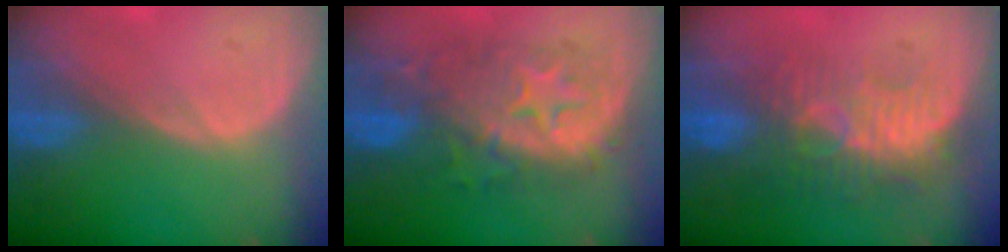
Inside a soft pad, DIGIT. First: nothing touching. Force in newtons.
{"total": 9.6, "press": 9.6, "slide": 0.5}
{"total": 9.4, "press": 8.7, "slide": 3.7}